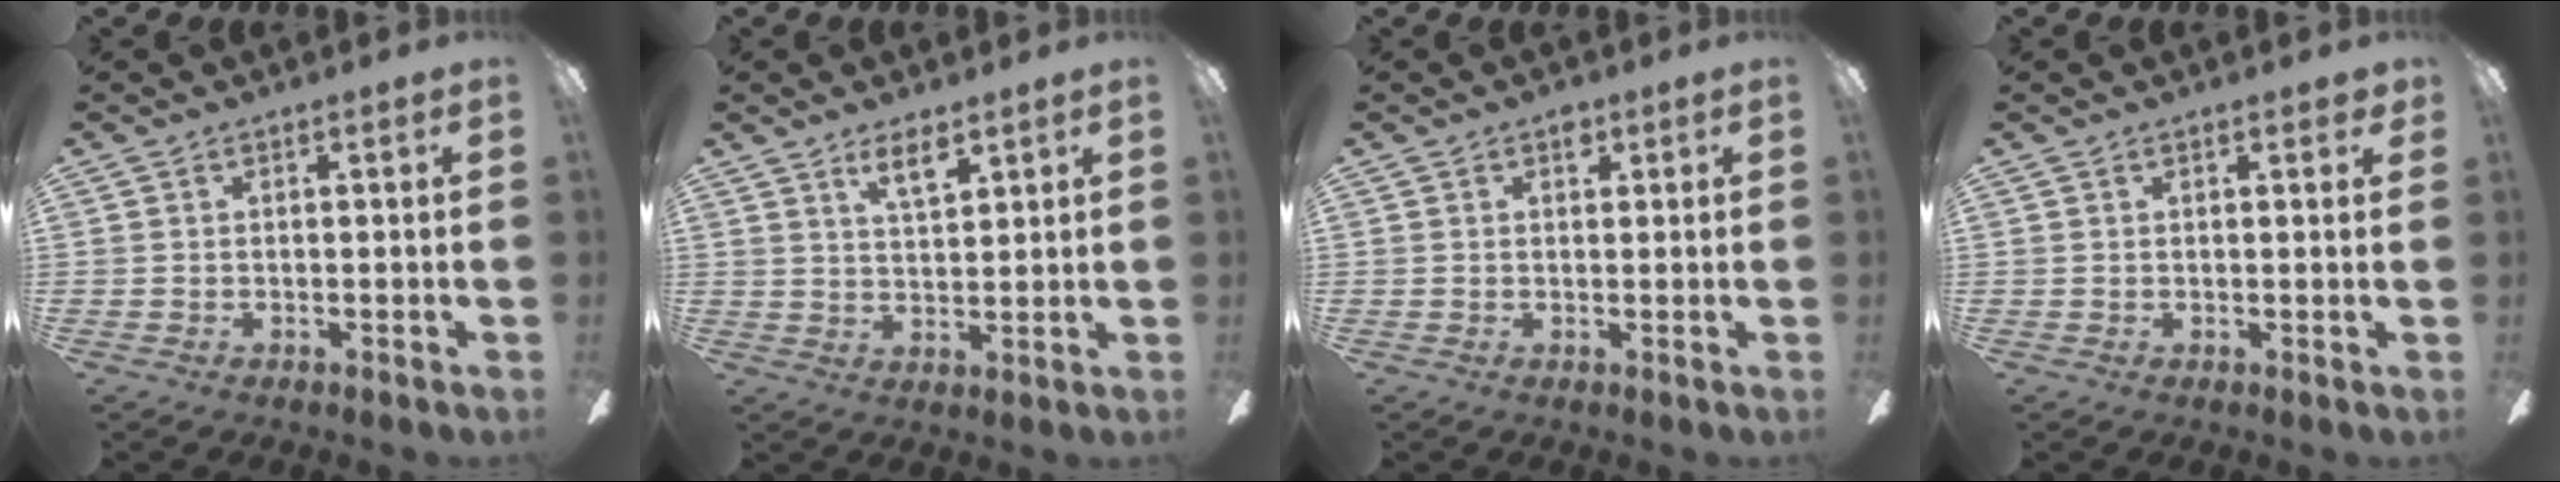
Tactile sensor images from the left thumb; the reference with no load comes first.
{"total": 5.9, "force": [4.3, 2.0, 3.5], "torque": [-0.054, -0.021, 0.073]}
{"total": 2.5, "force": [1.4, 1.6, 1.4], "torque": [-0.004, -0.004, 0.018]}
{"total": 2.0, "force": [1.3, 0.5, 1.5], "torque": [-0.016, -0.003, 0.018]}